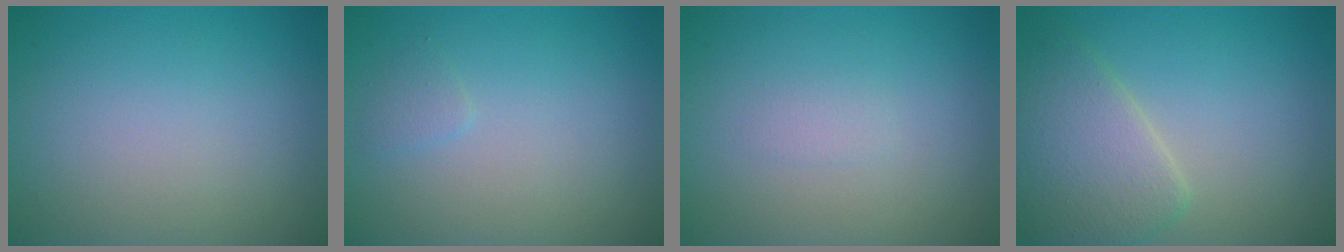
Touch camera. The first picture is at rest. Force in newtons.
{"total": 0.7, "press": 0.7, "slide": 0.0}
{"total": 0.7, "press": 0.6, "slide": 0.2}
{"total": 4.7, "press": 4.7, "slide": 0.2}